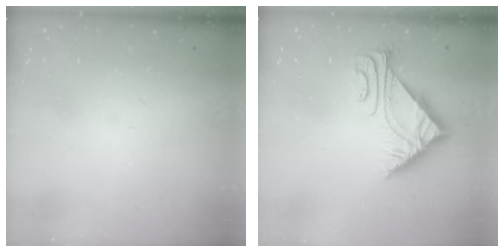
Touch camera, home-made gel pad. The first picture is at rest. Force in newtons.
{"total": 5.2, "press": 5.1, "slide": 0.7}